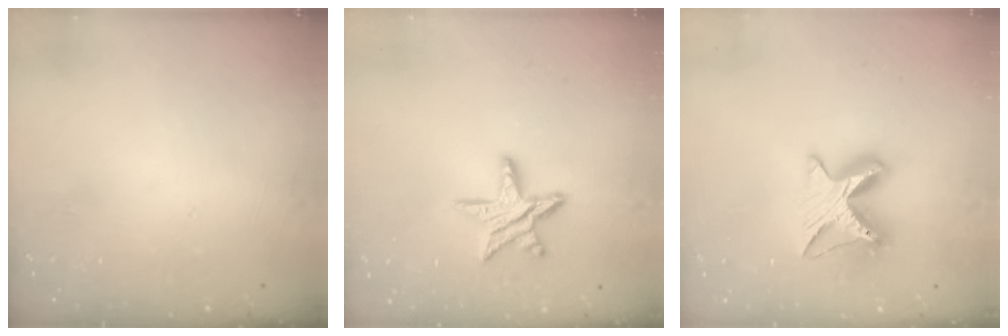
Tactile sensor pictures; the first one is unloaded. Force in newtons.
{"total": 11.5, "press": 11.5, "slide": 1.0}
{"total": 10.3, "press": 10.3, "slide": 1.1}